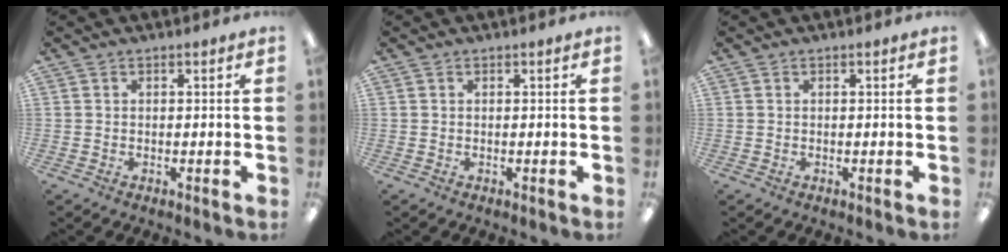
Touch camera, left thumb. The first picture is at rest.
{"total": 0.0}
{"total": 0.0}